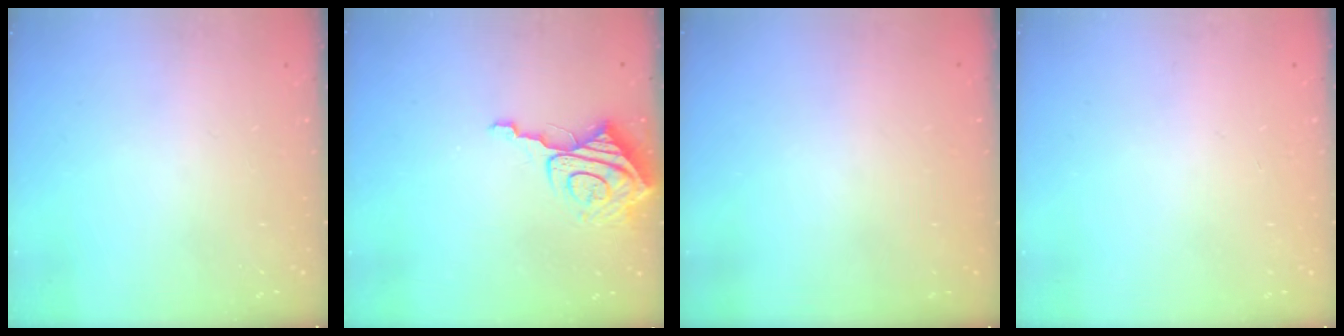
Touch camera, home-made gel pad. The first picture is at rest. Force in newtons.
{"total": 9.7, "press": 9.6, "slide": 1.1}
{"total": 0.0}
{"total": 0.0}